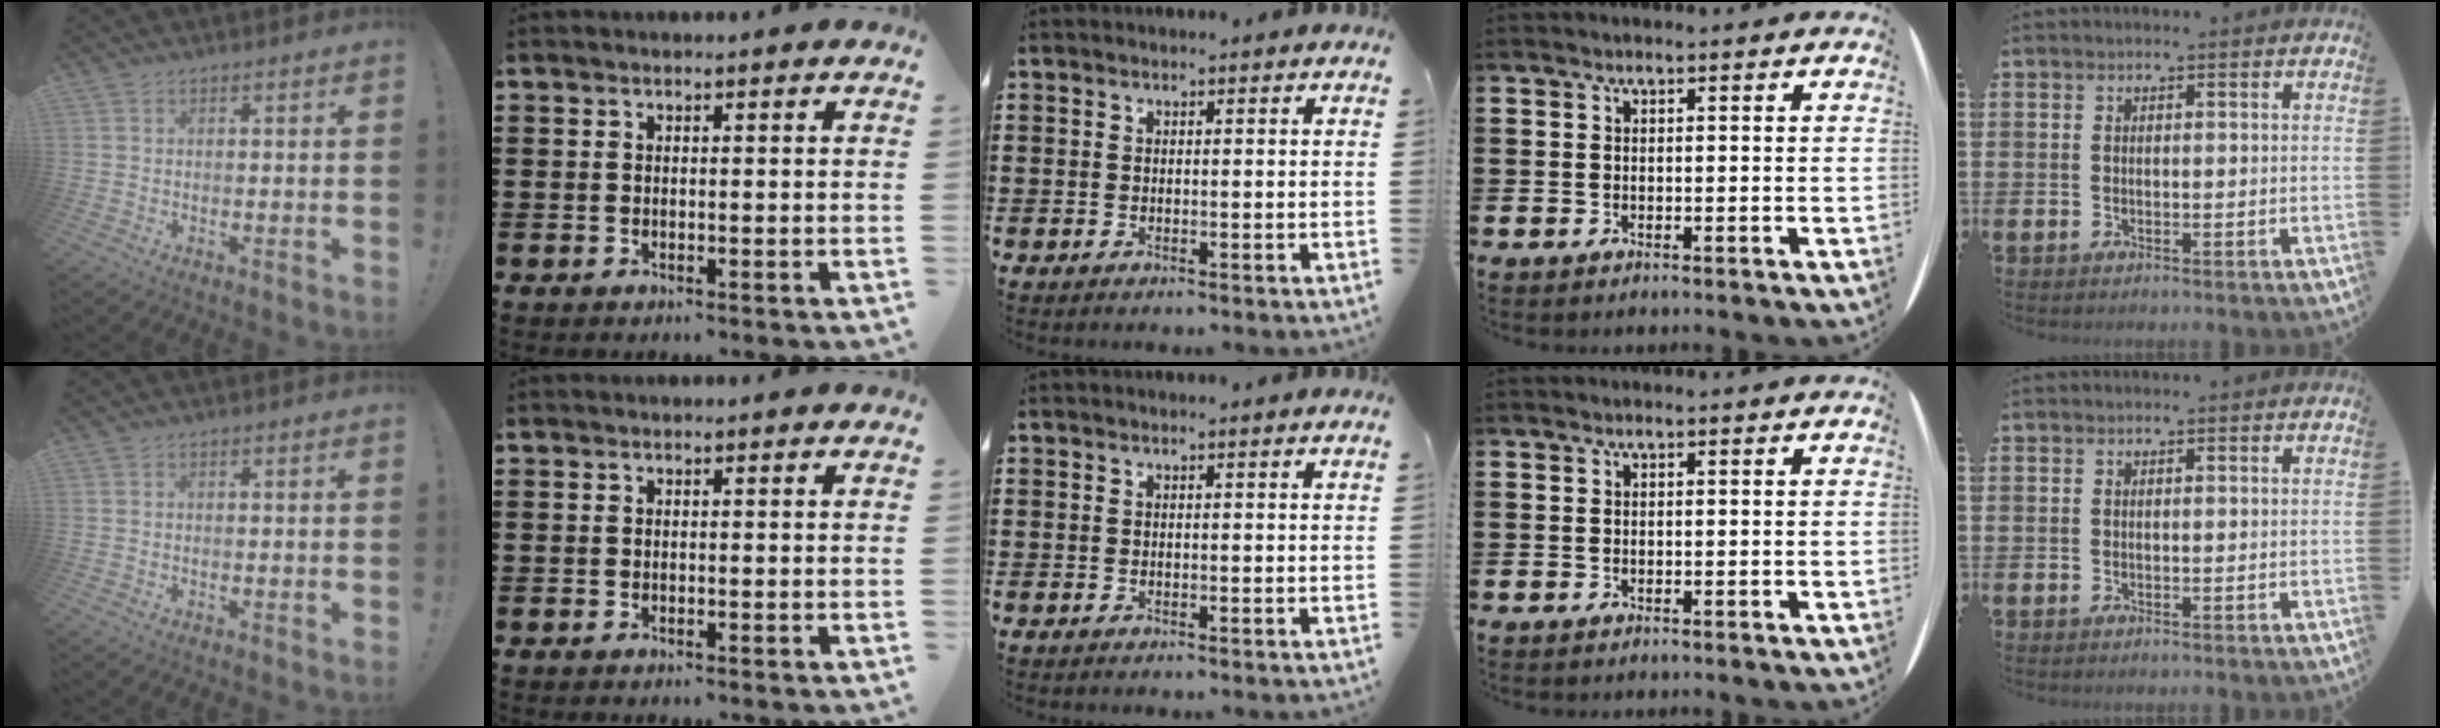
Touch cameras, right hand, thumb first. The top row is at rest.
{}